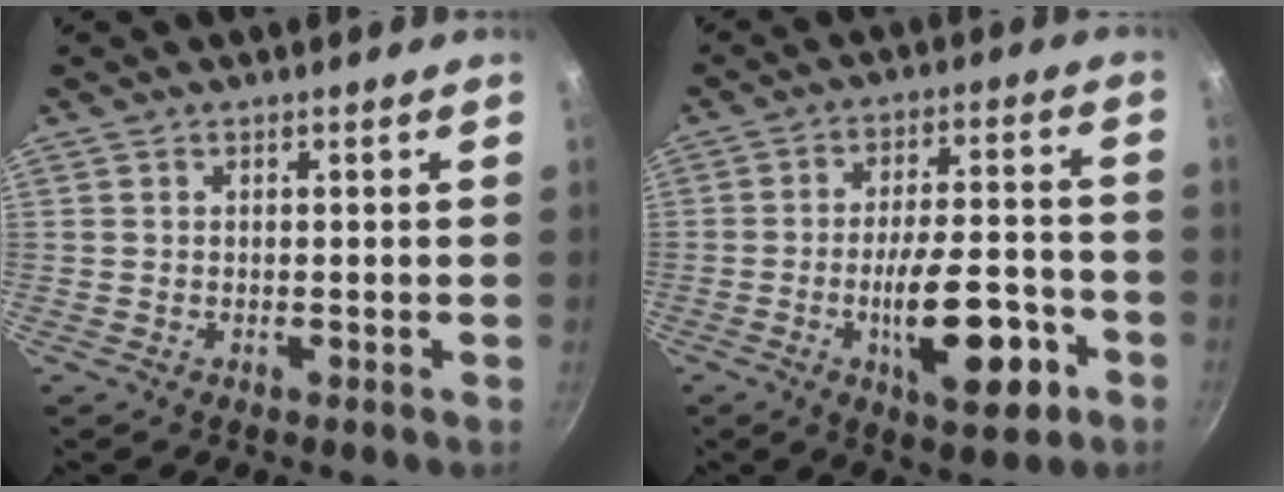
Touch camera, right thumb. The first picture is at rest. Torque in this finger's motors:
{"motor_torque": [2.94, 2.07, 1.89, -0.87, 0.67]}